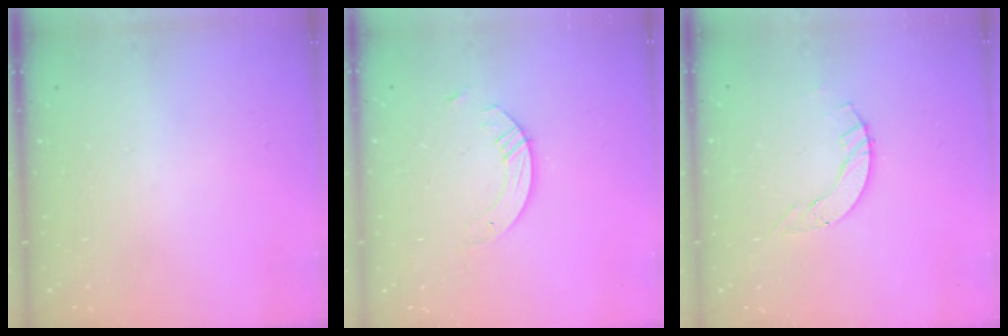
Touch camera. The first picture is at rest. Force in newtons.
{"total": 3.5, "press": 3.5, "slide": 0.4}
{"total": 4.0, "press": 4.0, "slide": 0.1}